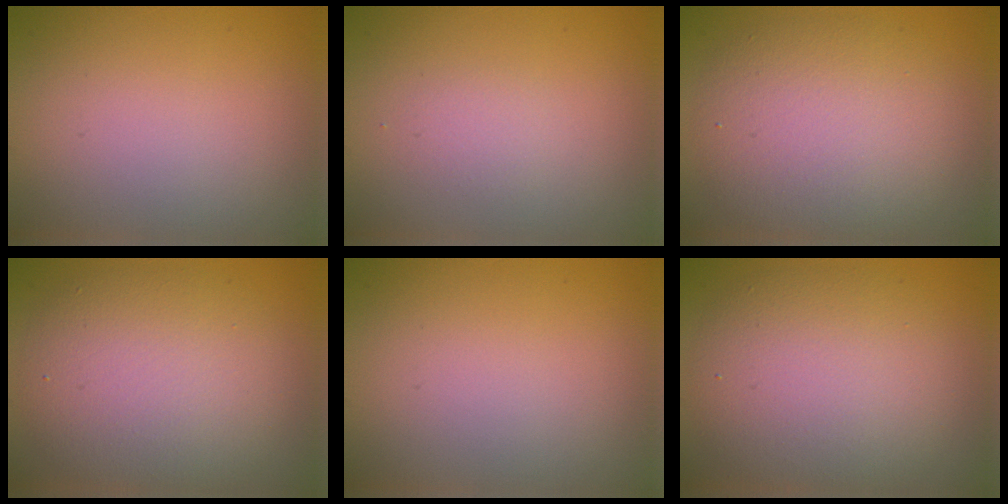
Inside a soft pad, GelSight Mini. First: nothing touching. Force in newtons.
{"total": 0.9, "press": 0.9, "slide": 0.2}
{"total": 6.4, "press": 6.4, "slide": 0.6}
{"total": 6.7, "press": 6.7, "slide": 0.2}
{"total": 0.0}
{"total": 6.7, "press": 6.7, "slide": 0.9}